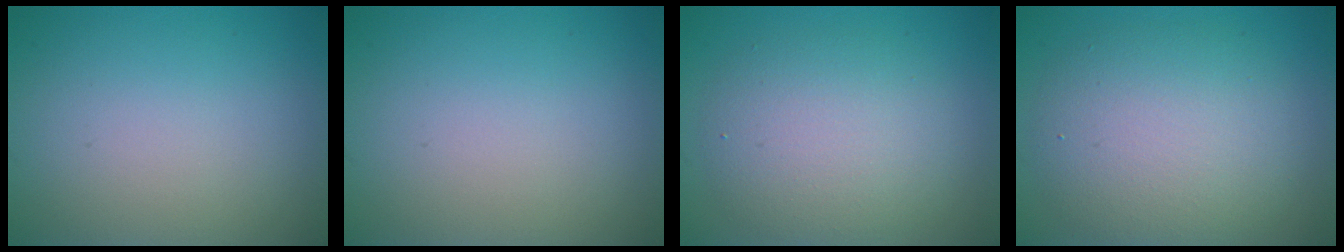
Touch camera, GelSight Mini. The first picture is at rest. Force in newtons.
{"total": 0.0}
{"total": 5.1, "press": 5.1, "slide": 0.6}
{"total": 6.8, "press": 6.8, "slide": 0.3}